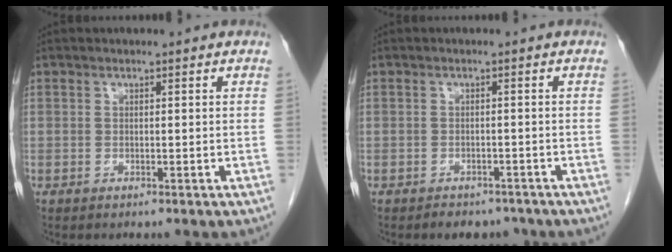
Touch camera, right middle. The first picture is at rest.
{"total": 3.8, "force": [-3.2, 1.8, 0.6], "torque": [-0.005, 0.003, -0.041]}